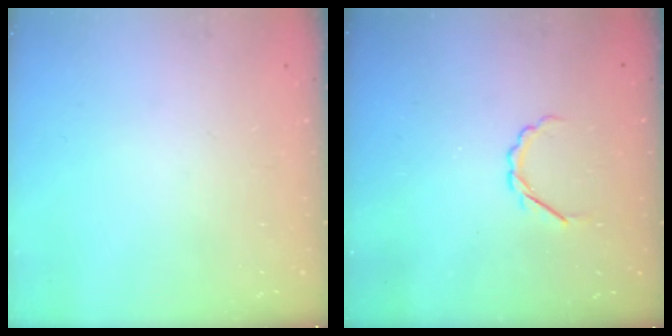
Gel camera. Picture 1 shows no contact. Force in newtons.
{"total": 2.5, "press": 2.4, "slide": 0.8}